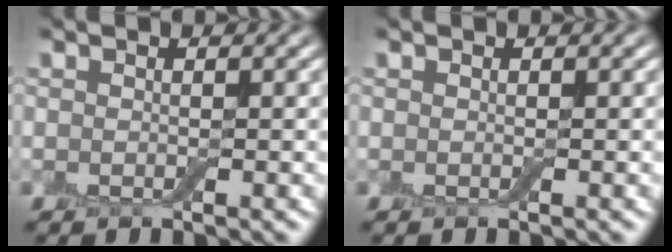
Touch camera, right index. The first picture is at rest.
{"total": 0.0}